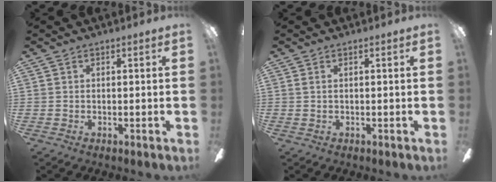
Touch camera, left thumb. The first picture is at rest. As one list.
[{"total": 0.6, "force": [0.1, 0.2, 0.6], "torque": [-0.012, 0.000, 0.001]}]